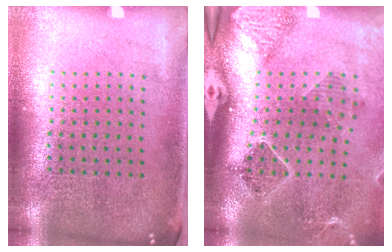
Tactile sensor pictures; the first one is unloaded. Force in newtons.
{"total": 1.8, "press": 1.6, "slide": 0.7}